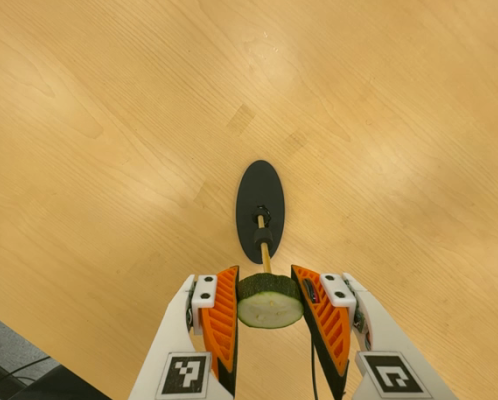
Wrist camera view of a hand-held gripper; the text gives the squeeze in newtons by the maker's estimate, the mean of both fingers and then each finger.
{"total": 12.1, "left": 11.8, "right": 12.3}